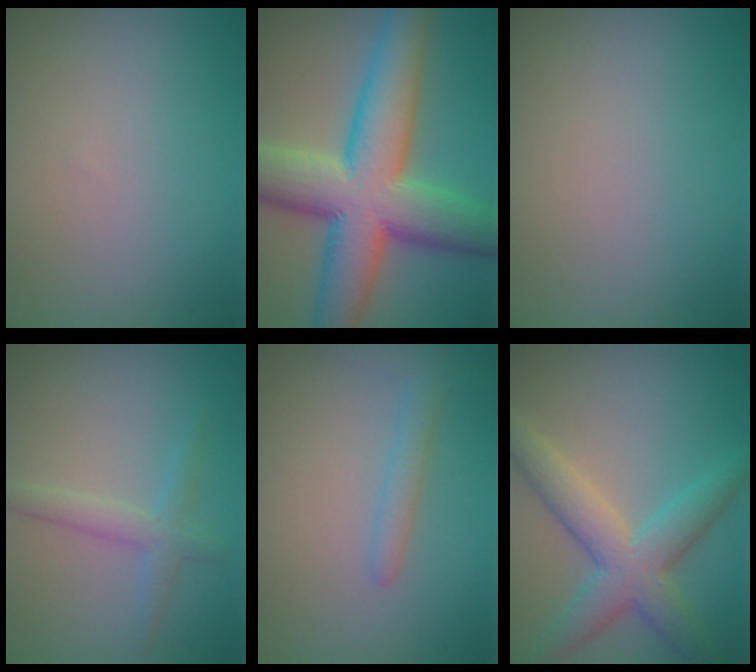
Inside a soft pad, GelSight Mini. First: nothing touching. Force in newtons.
{"total": 12.8, "press": 12.8, "slide": 0.2}
{"total": 0.0}
{"total": 2.3, "press": 2.3, "slide": 0.1}
{"total": 2.0, "press": 2.0, "slide": 0.2}
{"total": 5.9, "press": 5.9, "slide": 0.1}